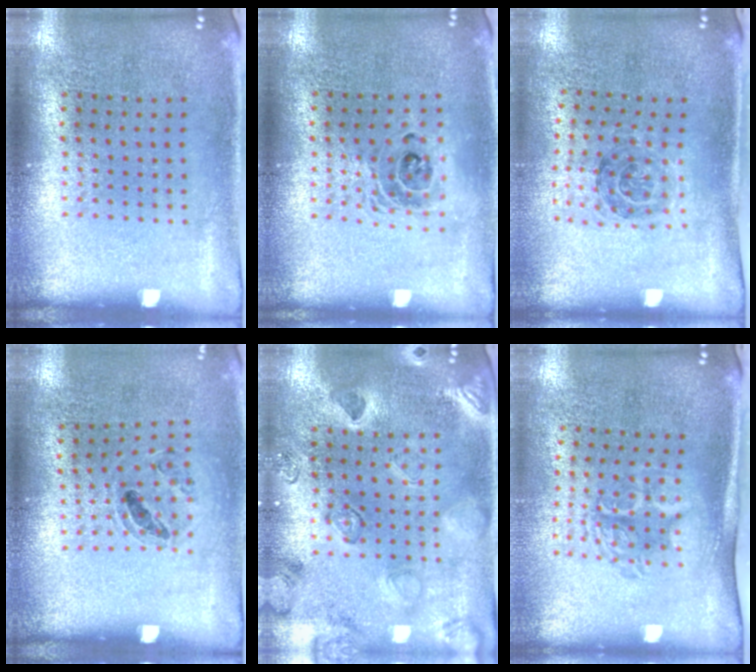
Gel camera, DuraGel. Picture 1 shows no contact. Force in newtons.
{"total": 1.5, "press": 1.3, "slide": 0.7}
{"total": 1.1, "press": 1.0, "slide": 0.3}
{"total": 0.9, "press": 0.8, "slide": 0.3}
{"total": 2.3, "press": 2.3, "slide": 0.6}
{"total": 1.7, "press": 1.3, "slide": 1.1}